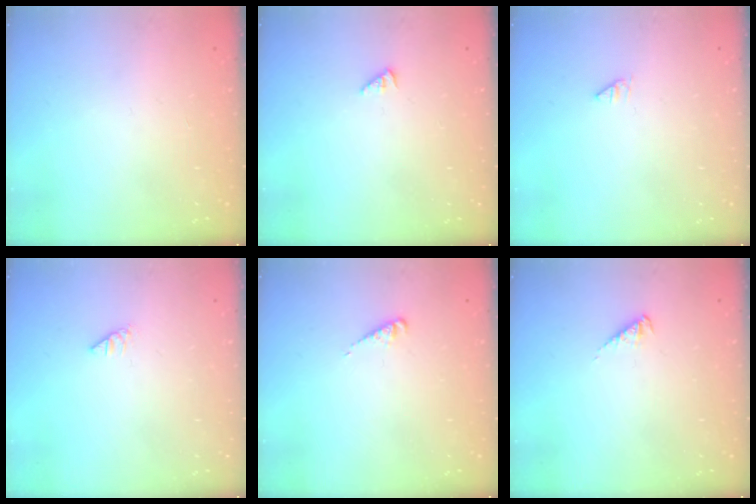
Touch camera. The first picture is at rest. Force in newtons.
{"total": 0.6, "press": 0.6, "slide": 0.2}
{"total": 0.0}
{"total": 0.0}
{"total": 2.4, "press": 2.4, "slide": 0.3}
{"total": 3.0, "press": 2.9, "slide": 0.5}